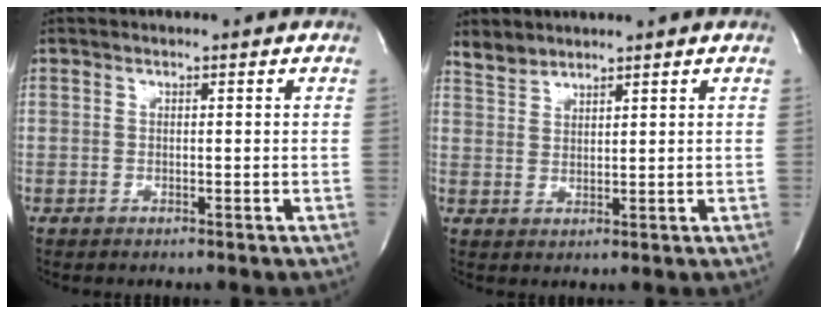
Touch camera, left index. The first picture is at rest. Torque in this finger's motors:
{"motor_torque": [0.07, -0.35, 0.04, 0.01]}